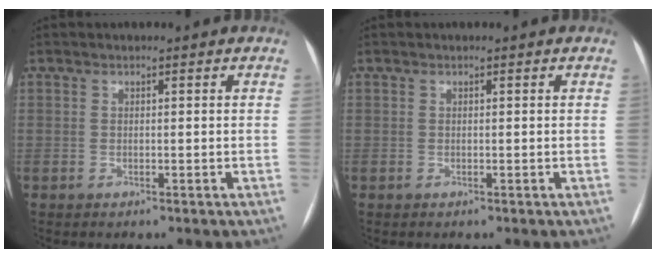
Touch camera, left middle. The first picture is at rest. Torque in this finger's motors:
{"motor_torque": [-0.01, 0.11, 0.04, 0.01]}